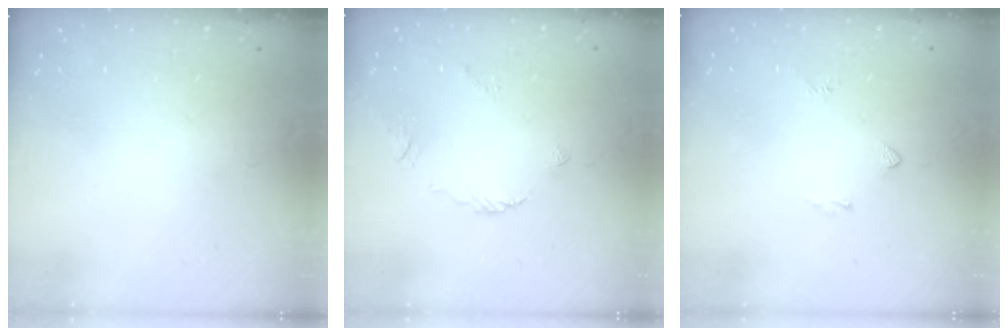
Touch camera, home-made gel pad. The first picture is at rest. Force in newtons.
{"total": 2.2, "press": 2.2, "slide": 0.6}
{"total": 2.3, "press": 2.2, "slide": 0.6}